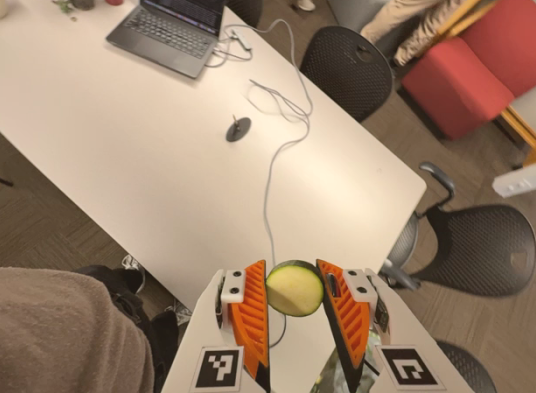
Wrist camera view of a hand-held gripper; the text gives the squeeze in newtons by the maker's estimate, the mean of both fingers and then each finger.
{"total": 9.5, "left": 9.6, "right": 9.4}